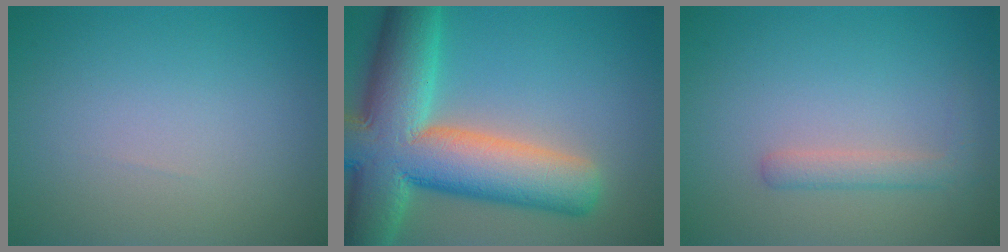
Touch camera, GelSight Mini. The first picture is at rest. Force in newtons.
{"total": 14.1, "press": 14.1, "slide": 0.9}
{"total": 1.8, "press": 1.8, "slide": 0.1}